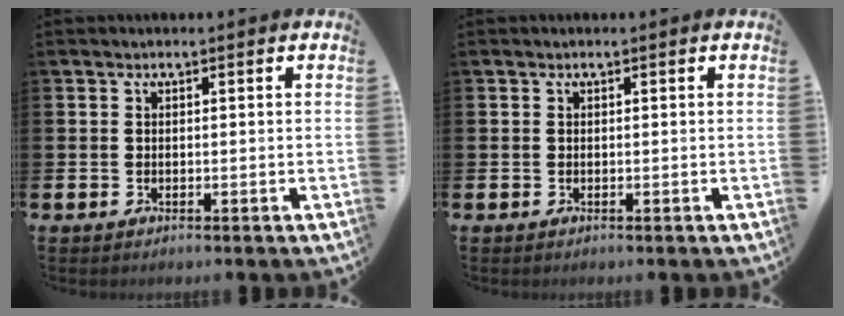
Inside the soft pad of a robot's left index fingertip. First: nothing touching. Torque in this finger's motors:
{"motor_torque": [0.00, 0.00, 0.00, 0.00]}